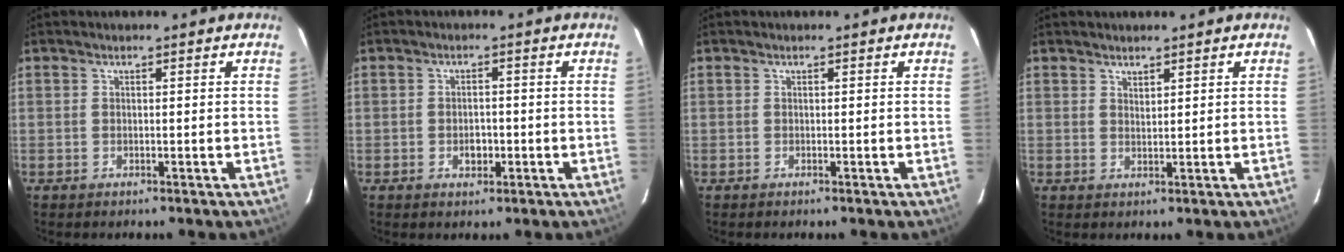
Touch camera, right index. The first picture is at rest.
{"total": 2.7, "force": [-0.9, 2.1, 1.6], "torque": [-0.026, 0.002, -0.010]}
{"total": 0.0}
{"total": 1.4, "force": [1.2, 0.4, 0.4], "torque": [-0.004, 0.000, 0.022]}